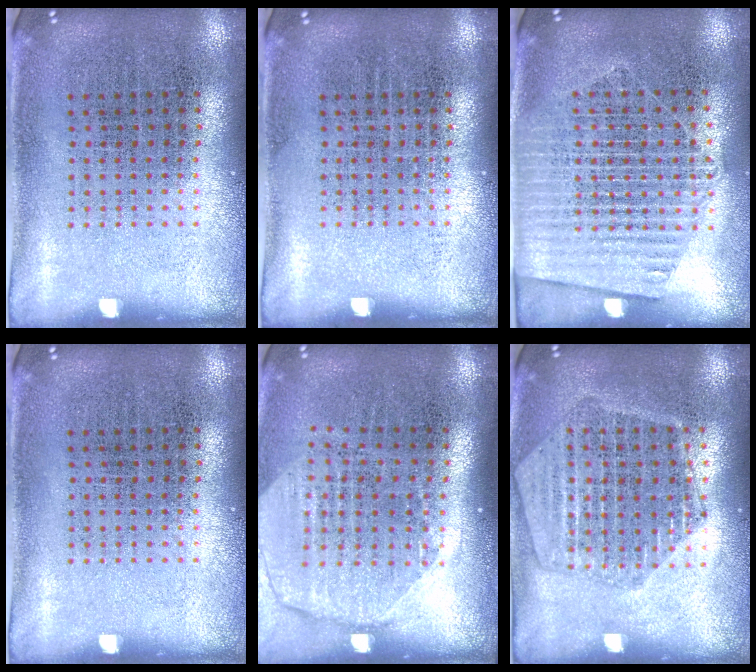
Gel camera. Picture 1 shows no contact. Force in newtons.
{"total": 0.0}
{"total": 1.6, "press": 1.5, "slide": 0.6}
{"total": 0.0}
{"total": 2.0, "press": 1.7, "slide": 1.0}
{"total": 1.8, "press": 1.7, "slide": 0.5}